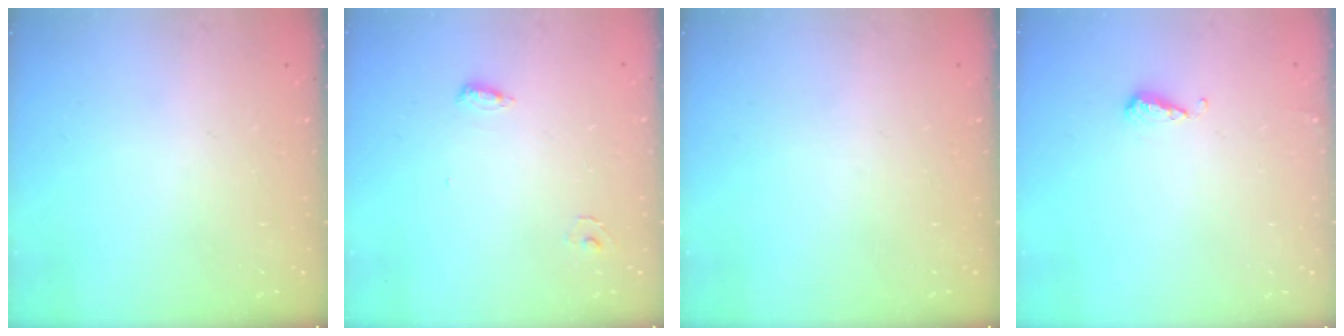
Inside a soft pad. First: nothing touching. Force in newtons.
{"total": 5.3, "press": 5.2, "slide": 1.2}
{"total": 0.0}
{"total": 4.7, "press": 4.7, "slide": 0.6}